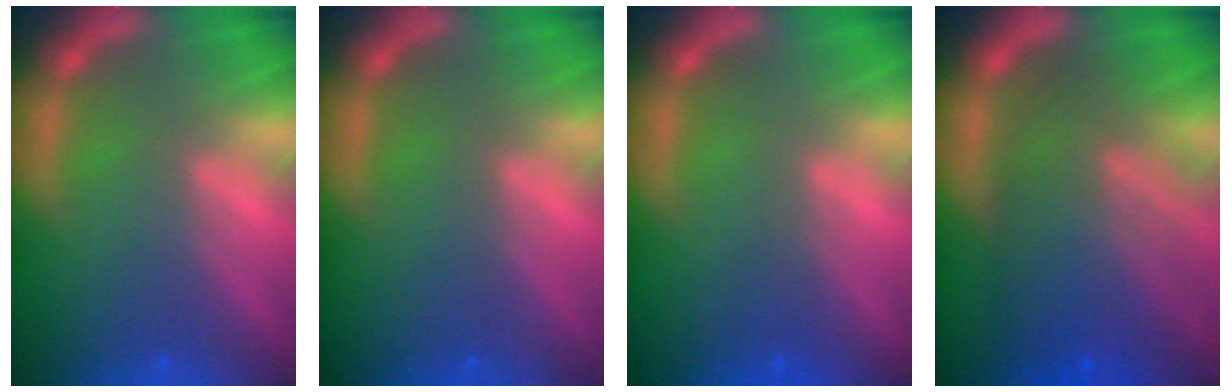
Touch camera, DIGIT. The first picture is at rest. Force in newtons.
{"total": 0.0}
{"total": 0.9}
{"total": 9.1}